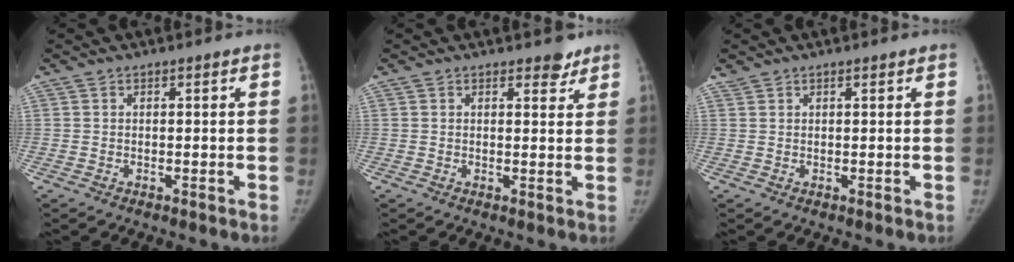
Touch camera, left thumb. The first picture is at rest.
{"total": 2.6, "force": [2.0, 1.3, 0.8], "torque": [0.008, -0.012, 0.024]}
{"total": 0.9, "force": [0.8, 0.4, 0.1], "torque": [0.002, -0.002, 0.014]}